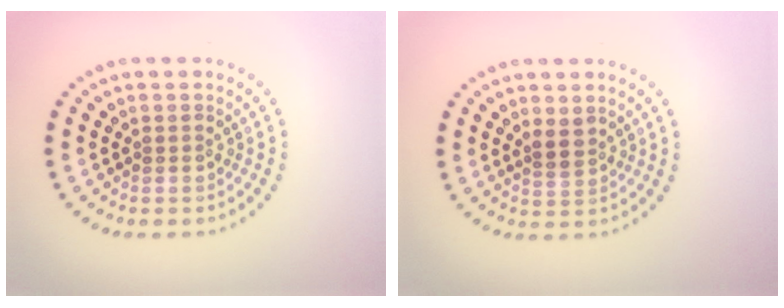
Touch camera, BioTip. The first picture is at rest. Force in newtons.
{"total": 1.6, "press": 1.5, "slide": 0.7}